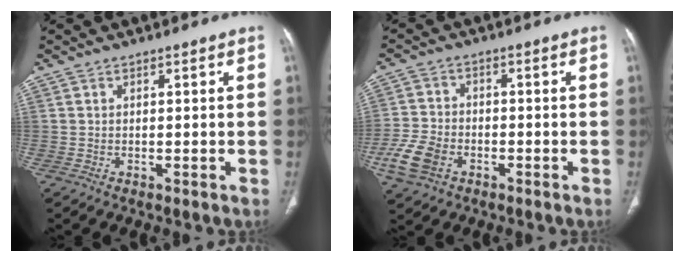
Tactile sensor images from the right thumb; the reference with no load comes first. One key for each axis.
{"total": 8.1, "fx": -3.6, "fy": 5.5, "fz": 4.7, "tx": -0.105, "ty": 0.010, "tz": -0.068}